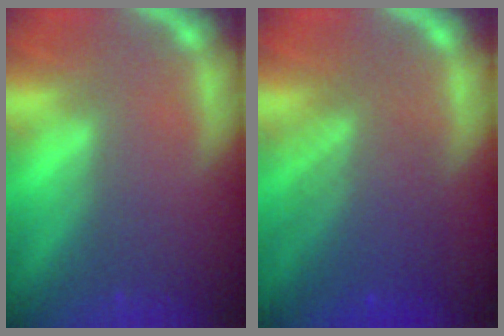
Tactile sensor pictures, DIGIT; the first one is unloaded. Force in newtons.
{"total": 6.6}